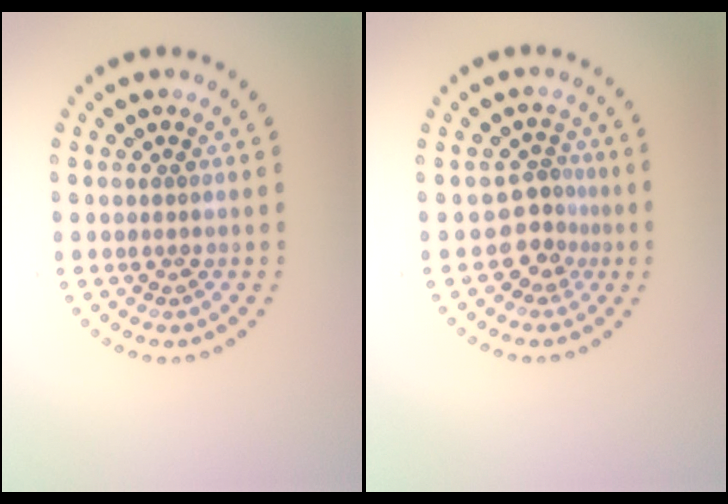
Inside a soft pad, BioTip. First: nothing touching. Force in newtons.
{"total": 2.7, "press": 2.0, "slide": 1.9}